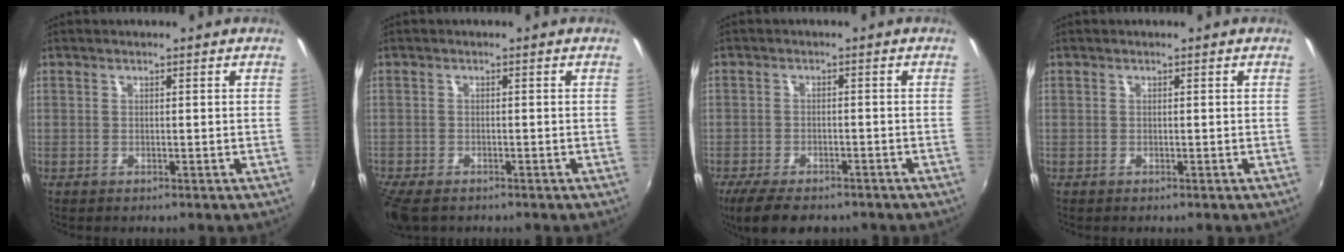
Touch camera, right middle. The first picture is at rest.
{"total": 6.3, "force": [-4.8, 2.6, 3.2], "torque": [-0.085, -0.031, -0.092]}
{"total": 8.5, "force": [-6.6, 3.2, 4.4], "torque": [-0.103, -0.024, -0.114]}
{"total": 0.0}